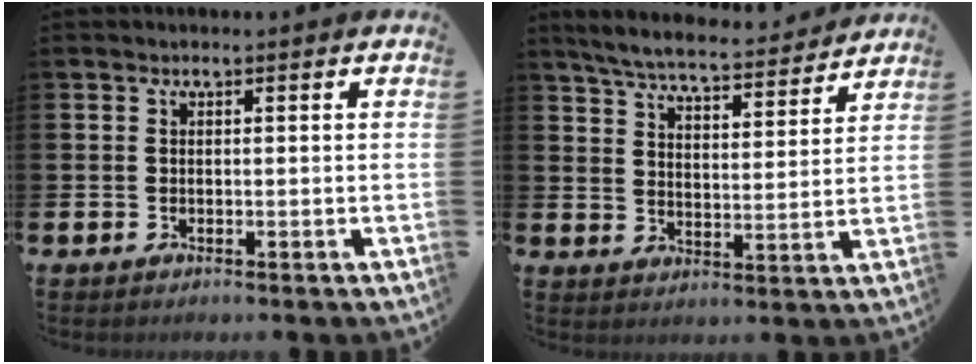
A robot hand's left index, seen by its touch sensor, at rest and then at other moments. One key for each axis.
{"total": 6.4, "fx": 6.1, "fy": 0.7, "fz": 1.5, "tx": -0.056, "ty": -0.040, "tz": 0.107}